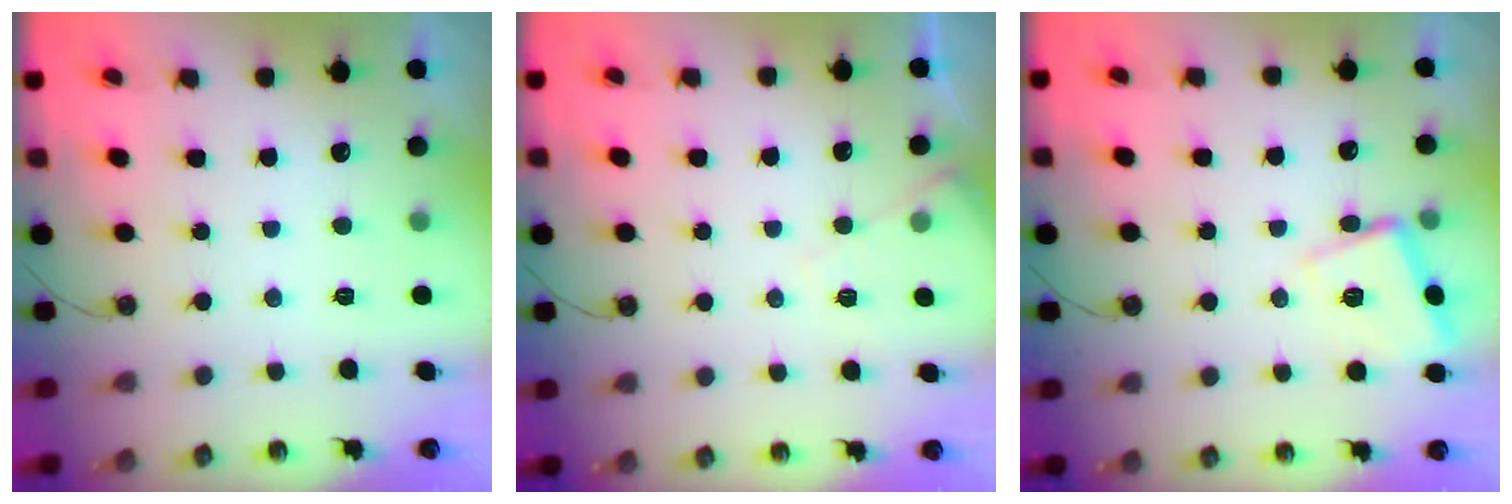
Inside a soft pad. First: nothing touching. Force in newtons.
{"total": 5.7, "press": 5.7, "slide": 0.8}
{"total": 12.2, "press": 12.1, "slide": 1.0}